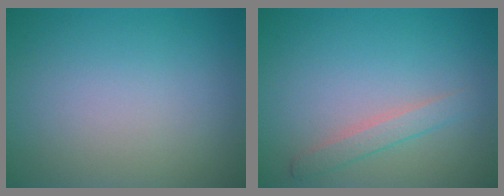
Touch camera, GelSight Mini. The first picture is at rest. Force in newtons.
{"total": 1.7, "press": 1.7, "slide": 0.1}